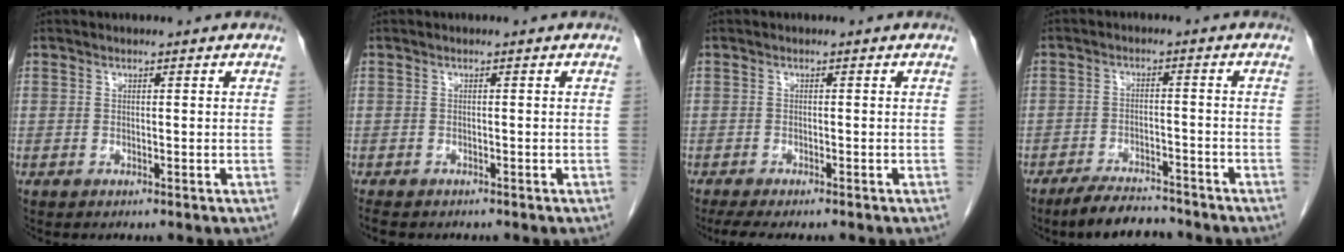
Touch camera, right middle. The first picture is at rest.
{"total": 3.1, "force": [-2.5, 1.2, 1.3], "torque": [-0.024, -0.008, -0.033]}
{"total": 5.6, "force": [-4.6, 1.1, 3.1], "torque": [-0.042, -0.013, -0.069]}
{"total": 6.4, "force": [-5.8, 1.7, 2.0], "torque": [-0.034, -0.009, -0.097]}